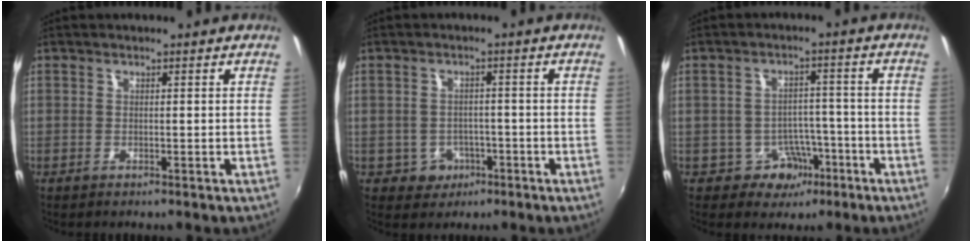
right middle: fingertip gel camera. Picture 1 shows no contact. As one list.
[{"total": 4.5, "force": [-1.9, 4.0, 0.9], "torque": [-0.030, 0.008, -0.018]}, {"total": 6.2, "force": [-3.4, 5.0, 1.6], "torque": [-0.039, 0.019, -0.034]}]